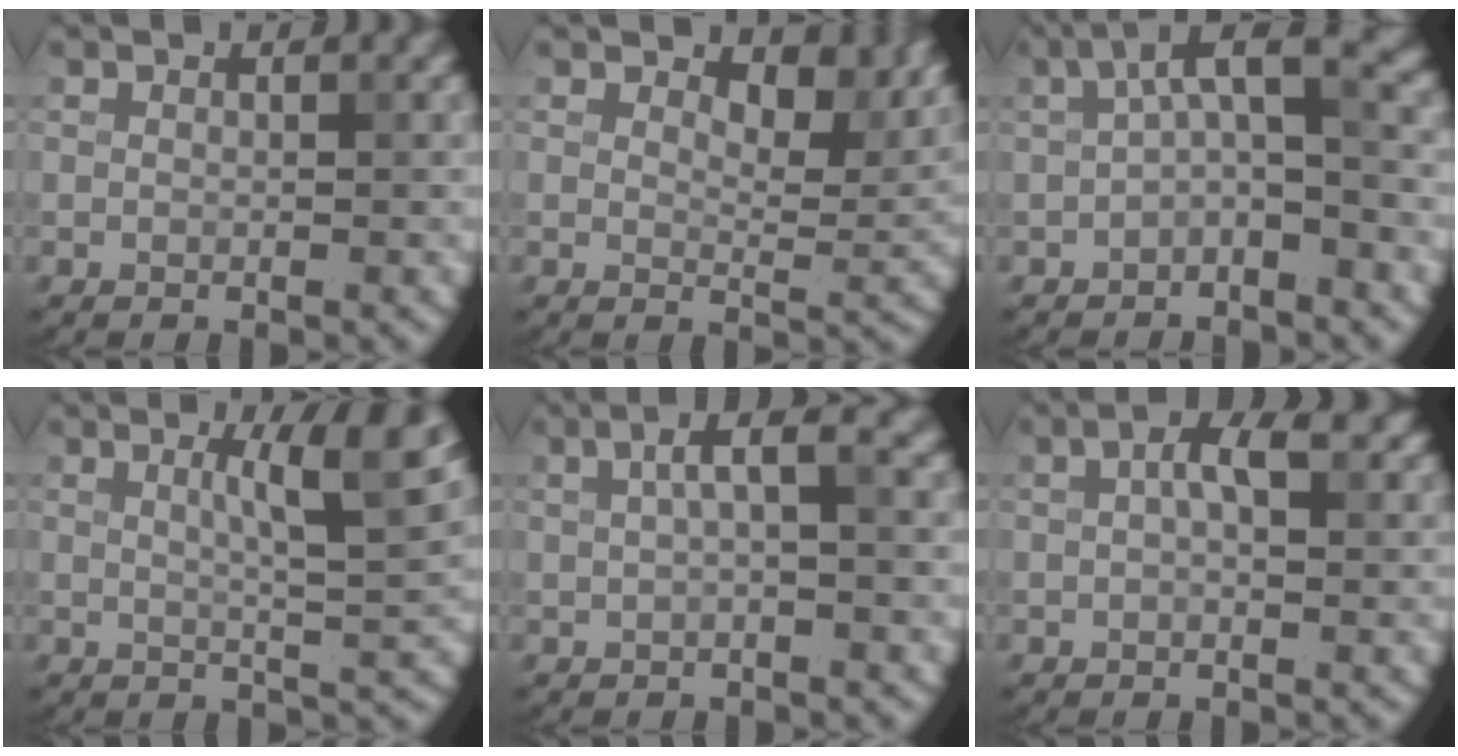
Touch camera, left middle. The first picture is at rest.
{"total": 6.3, "force": [3.7, 2.9, 4.2], "torque": [-0.056, -0.007, 0.049]}
{"total": 4.2, "force": [-0.2, 1.4, 4.0], "torque": [-0.066, 0.018, -0.014]}
{"total": 6.1, "force": [2.2, 1.2, 5.6], "torque": [-0.071, 0.002, 0.033]}
{"total": 2.7, "force": [0.7, 0.5, 2.6], "torque": [-0.044, 0.013, 0.009]}
{"total": 4.3, "force": [1.2, 2.1, 3.5], "torque": [-0.060, 0.008, 0.015]}